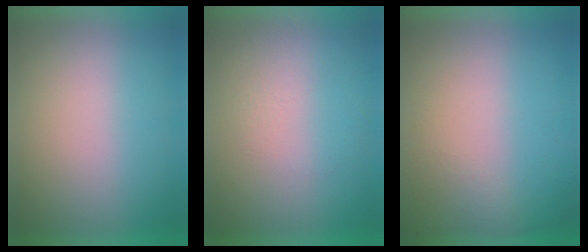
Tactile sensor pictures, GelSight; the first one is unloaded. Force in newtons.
{"total": 1.2}
{"total": 5.9}